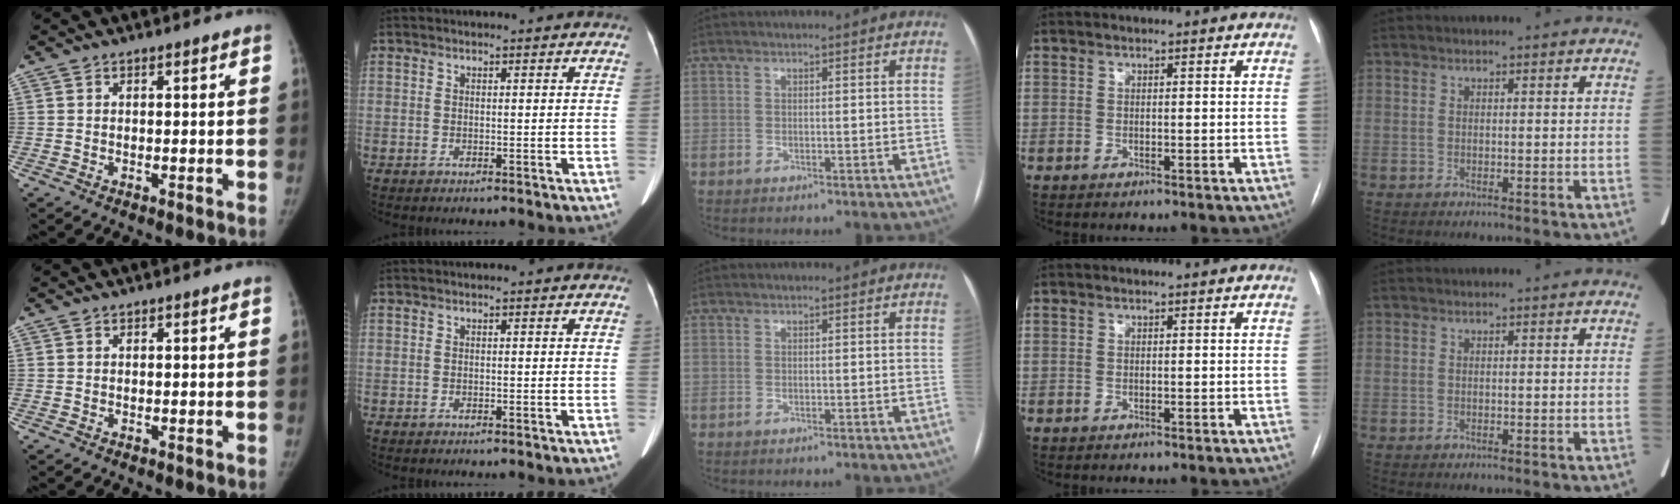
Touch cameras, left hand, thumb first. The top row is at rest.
{}